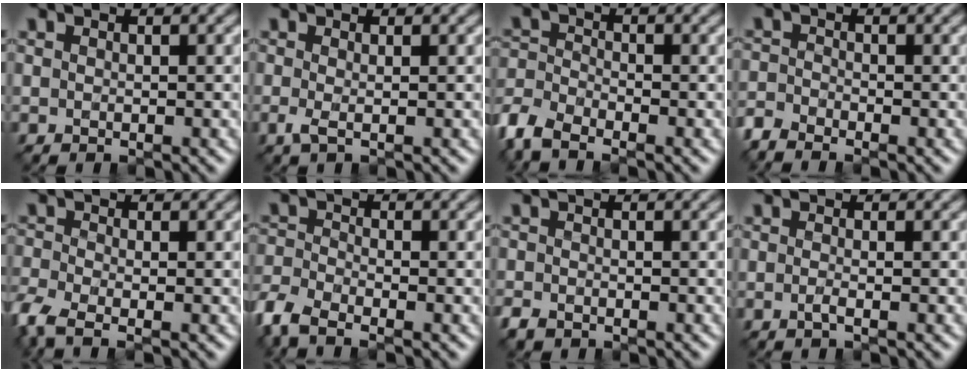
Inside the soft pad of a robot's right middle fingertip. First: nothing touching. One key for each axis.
{"total": 1.3, "fx": -0.3, "fy": 0.3, "fz": 1.2, "tx": -0.029, "ty": -0.005, "tz": -0.006}
{"total": 4.8, "fx": -3.6, "fy": 1.8, "fz": 2.6, "tx": -0.058, "ty": -0.006, "tz": -0.088}
{"total": 2.2, "fx": -2.0, "fy": 0.5, "fz": 0.6, "tx": -0.015, "ty": -0.008, "tz": -0.055}
{"total": 4.2, "fx": -2.6, "fy": 1.5, "fz": 2.8, "tx": -0.072, "ty": -0.015, "tz": -0.067}
{"total": 4.3, "fx": -3.1, "fy": 1.6, "fz": 2.4, "tx": -0.058, "ty": -0.008, "tz": -0.079}
{"total": 1.5, "fx": -1.2, "fy": 0.8, "fz": 0.5, "tx": -0.008, "ty": -0.005, "tz": -0.028}
{"total": 1.0, "fx": -0.4, "fy": 0.3, "fz": 0.9, "tx": -0.015, "ty": -0.004, "tz": -0.010}